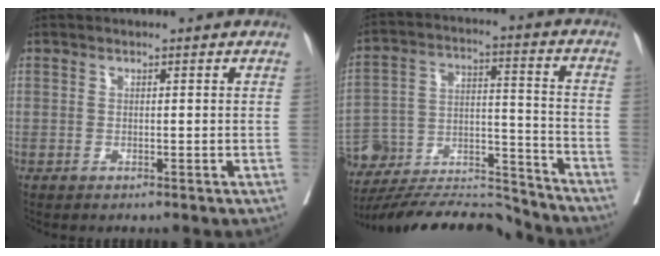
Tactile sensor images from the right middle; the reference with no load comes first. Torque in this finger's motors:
{"motor_torque": [0.49, -1.63, 0.33, 0.14]}